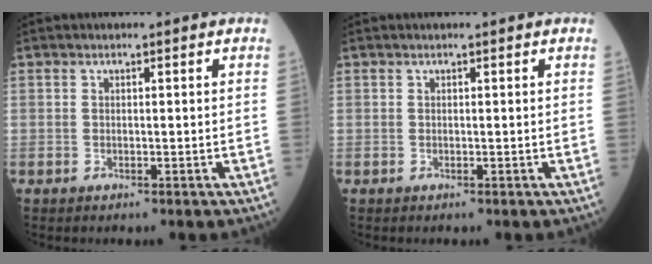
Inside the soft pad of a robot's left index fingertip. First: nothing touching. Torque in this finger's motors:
{"motor_torque": [0.00, 0.00, 0.00, 0.00]}